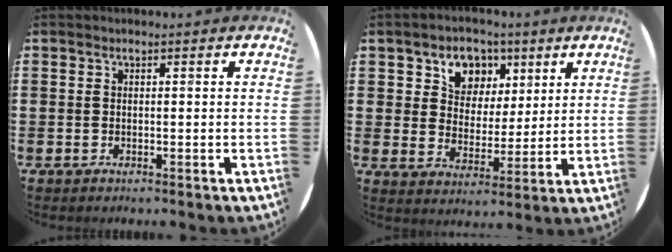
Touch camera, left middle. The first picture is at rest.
{"total": 6.1, "force": [3.5, 4.9, 0.8], "torque": [-0.042, -0.001, 0.059]}